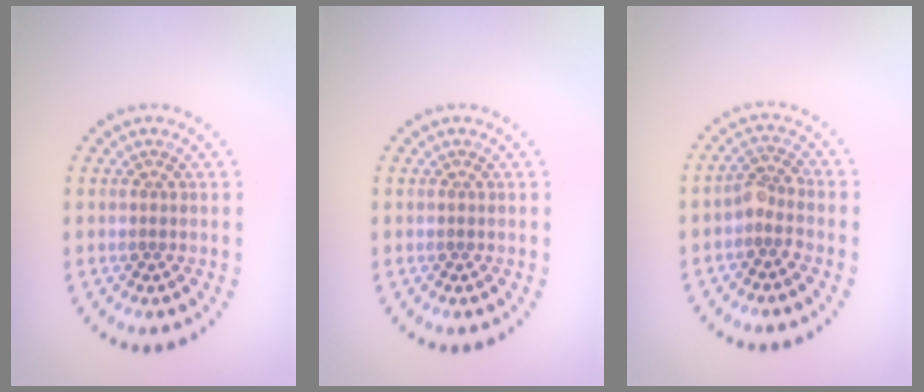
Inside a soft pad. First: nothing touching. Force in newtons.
{"total": 0.0}
{"total": 1.8, "press": 1.5, "slide": 1.1}